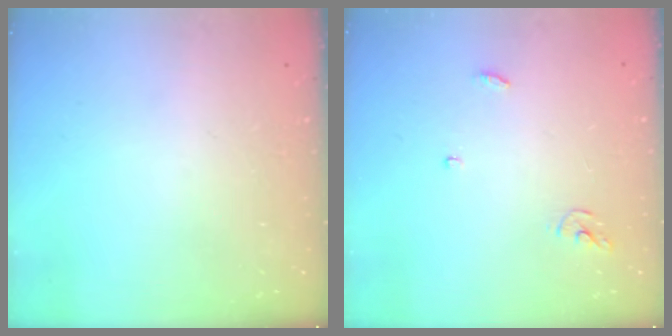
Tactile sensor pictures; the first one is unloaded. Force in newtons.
{"total": 3.8, "press": 3.8, "slide": 0.4}